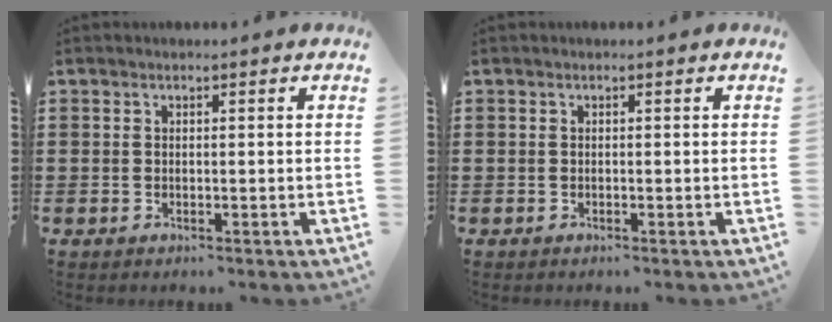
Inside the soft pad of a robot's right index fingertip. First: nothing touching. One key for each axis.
{"total": 0.0}